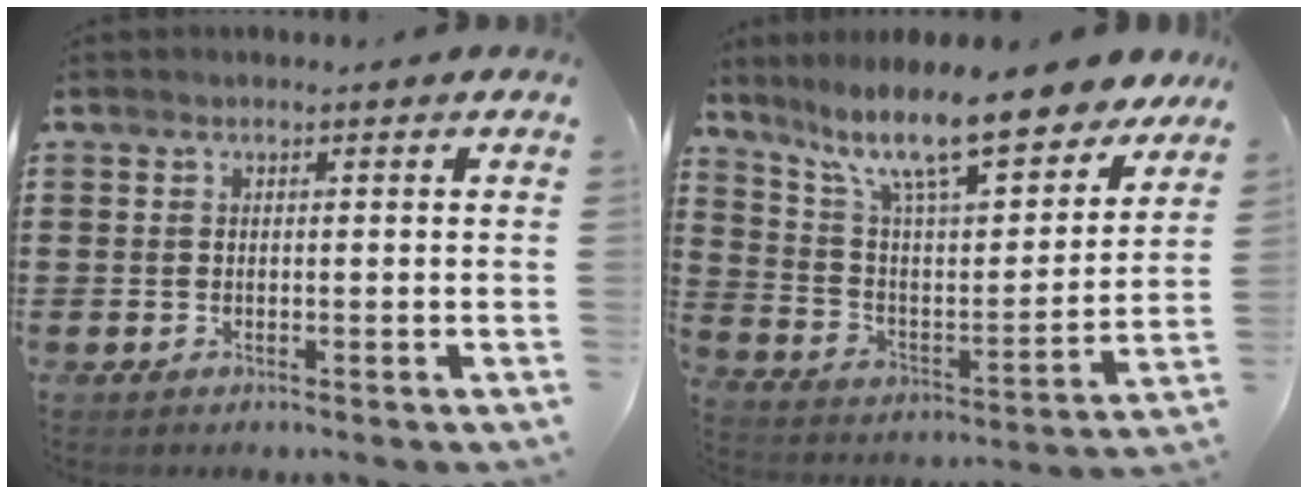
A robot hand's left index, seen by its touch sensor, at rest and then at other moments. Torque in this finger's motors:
{"motor_torque": [2.14, 0.00, 1.05, 0.21]}